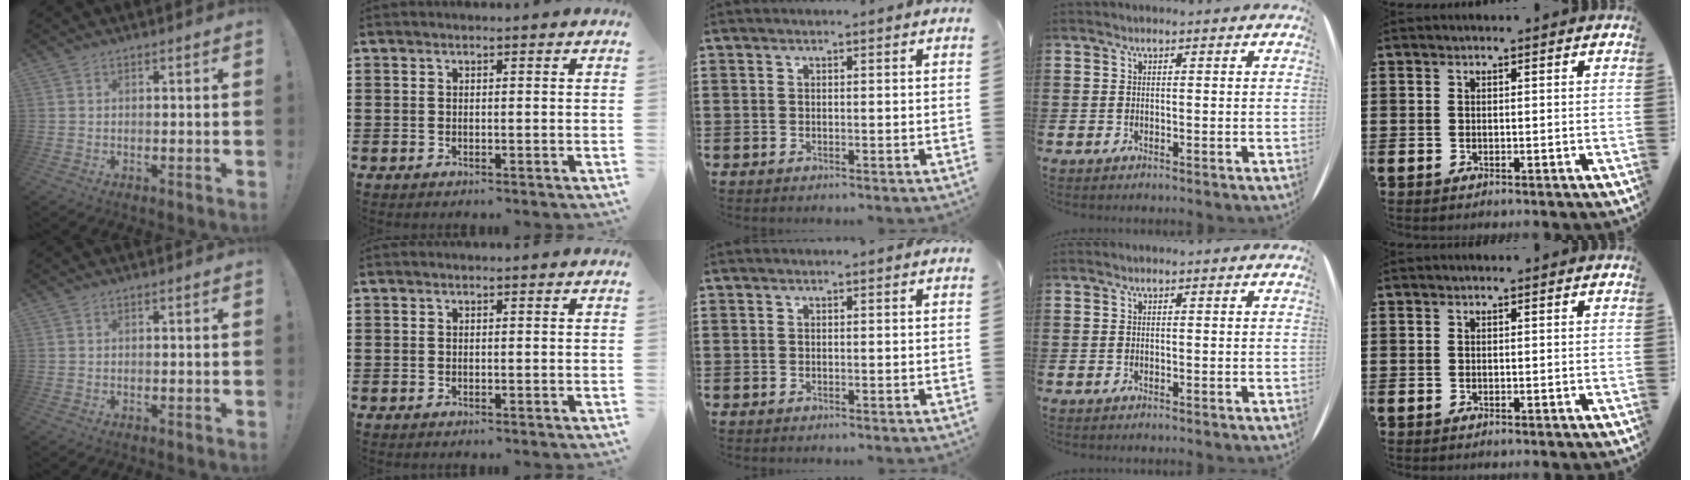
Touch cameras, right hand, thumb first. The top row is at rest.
{}